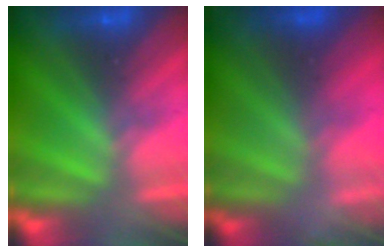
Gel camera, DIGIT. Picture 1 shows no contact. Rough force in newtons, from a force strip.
{"total": 7.5}